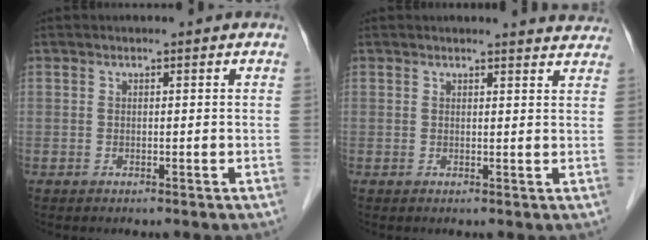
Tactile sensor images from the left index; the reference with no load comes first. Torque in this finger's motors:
{"motor_torque": [0.25, -0.32, 0.00, -0.03]}